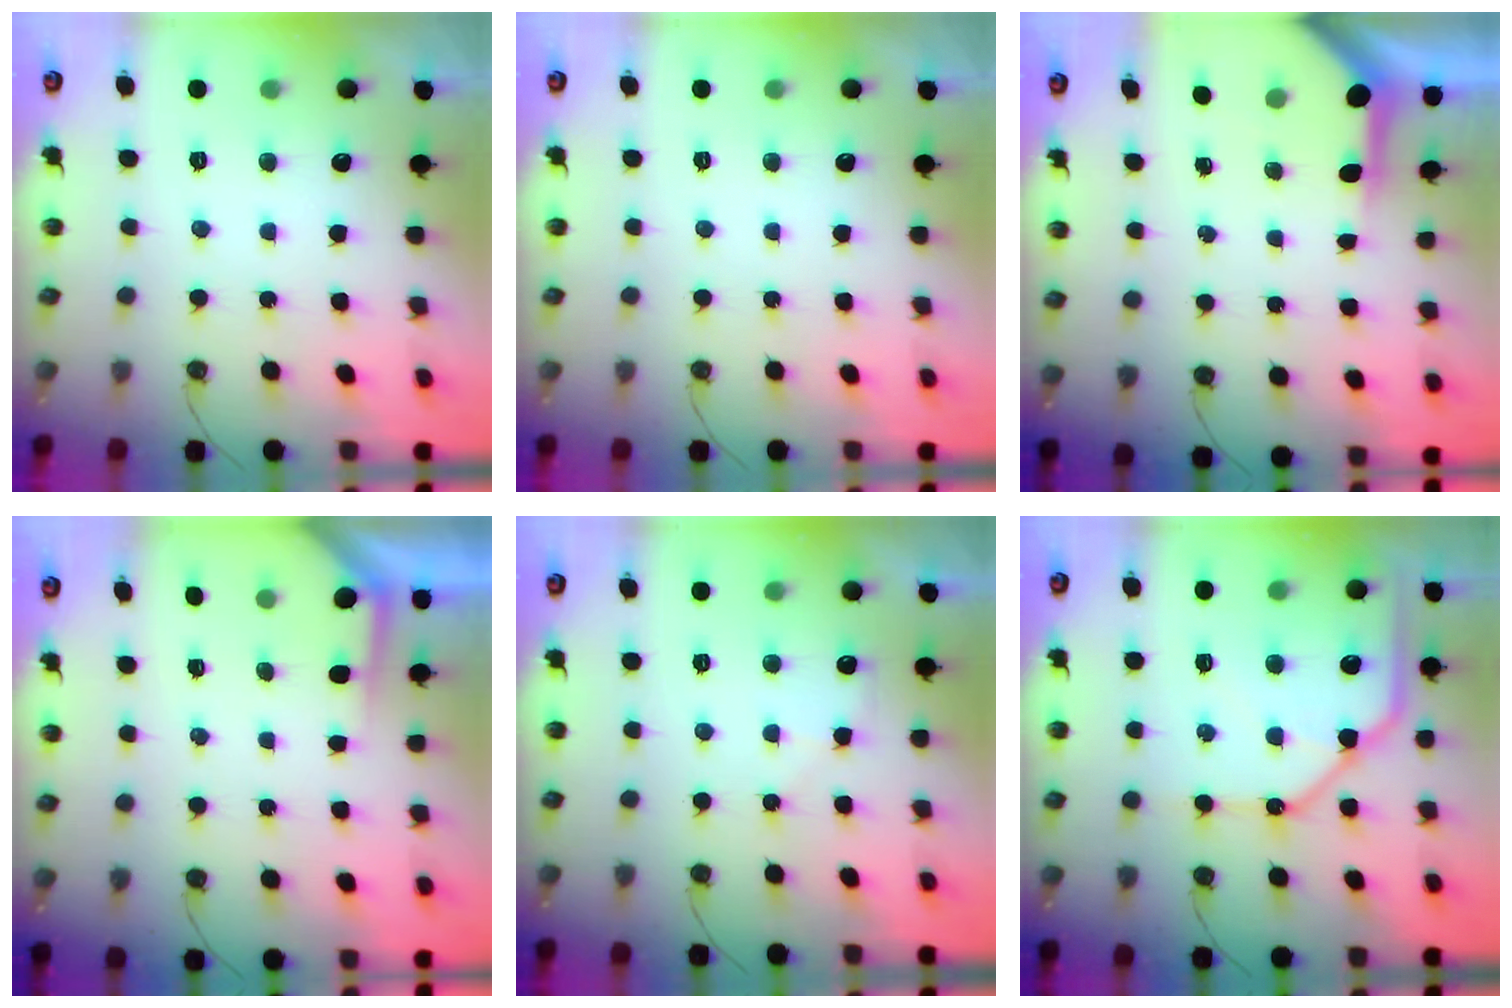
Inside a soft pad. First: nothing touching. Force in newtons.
{"total": 0.0}
{"total": 4.4, "press": 4.3, "slide": 0.4}
{"total": 1.9, "press": 1.9, "slide": 0.2}
{"total": 4.6, "press": 4.5, "slide": 0.8}
{"total": 15.8, "press": 15.7, "slide": 1.7}